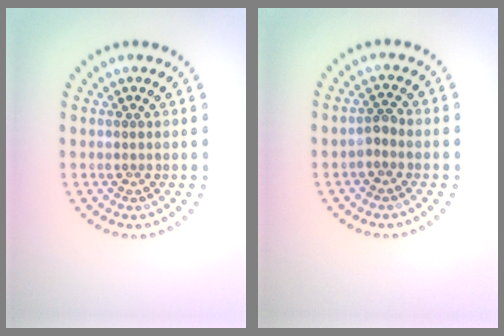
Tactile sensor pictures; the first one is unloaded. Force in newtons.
{"total": 1.2, "press": 1.0, "slide": 0.7}